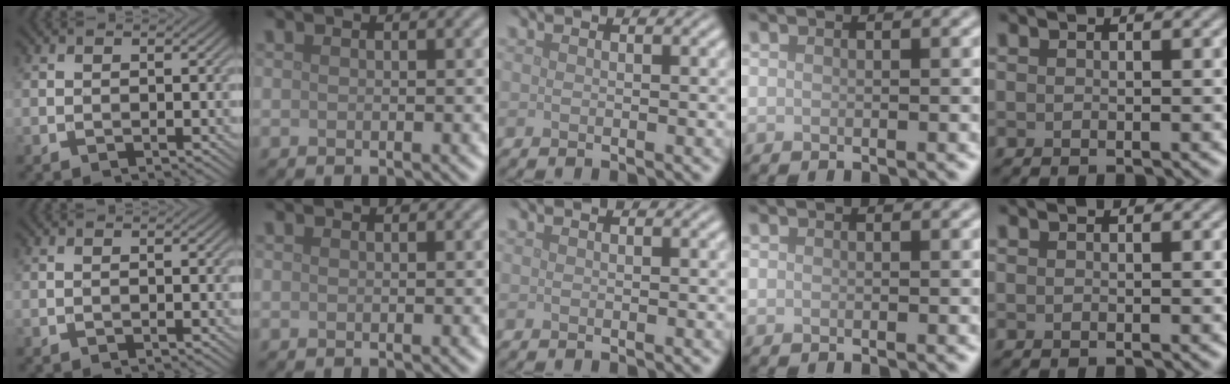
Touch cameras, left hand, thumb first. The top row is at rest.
{}